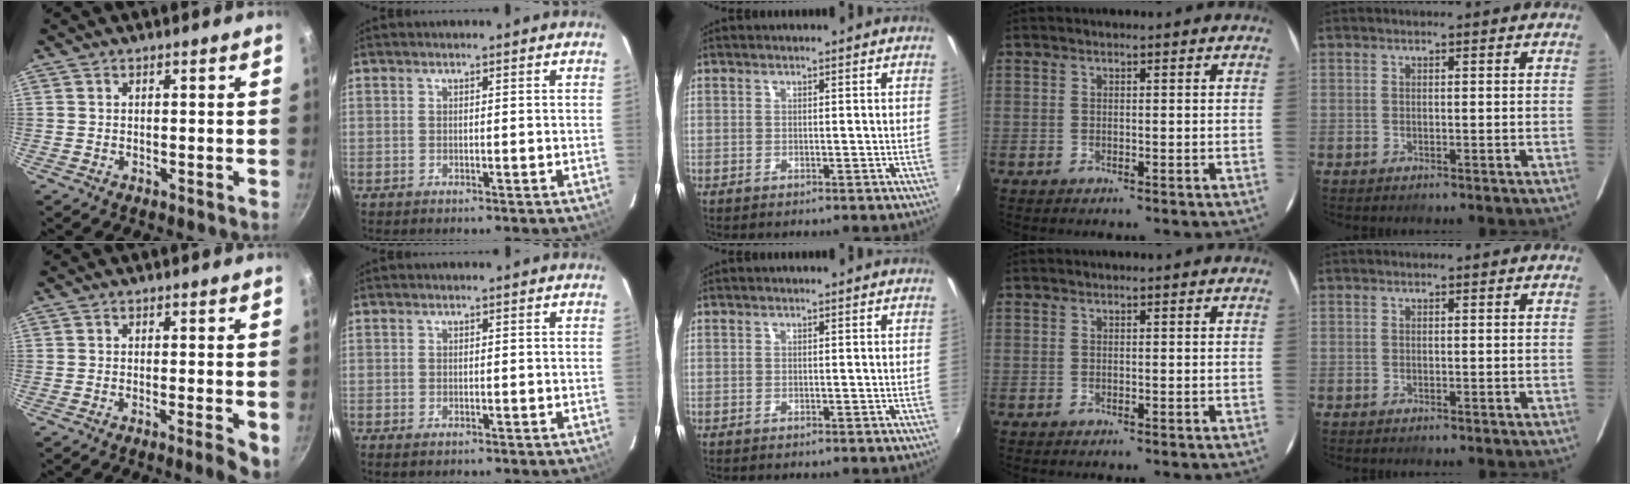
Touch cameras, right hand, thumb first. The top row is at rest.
{"thumb": {"total": 4.5, "force": [-1.7, 0.8, 4.1], "torque": [-0.055, 0.004, -0.024]}, "index": {"total": 1.1, "force": [-0.8, 0.6, 0.6], "torque": [-0.011, -0.005, -0.013]}}